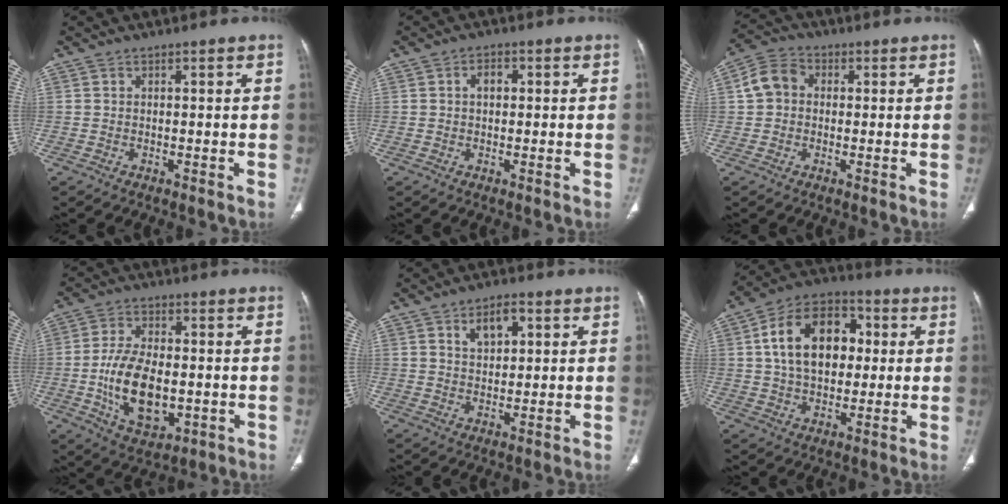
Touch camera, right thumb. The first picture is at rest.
{"total": 2.5, "force": [0.3, 1.8, 1.8], "torque": [-0.024, 0.009, 0.002]}
{"total": 6.3, "force": [0.5, 5.3, 3.4], "torque": [-0.059, 0.019, 0.000]}
{"total": 13.9, "force": [-2.2, 7.9, 11.2], "torque": [-0.188, -0.001, -0.027]}
{"total": 5.6, "force": [2.2, 3.3, 3.9], "torque": [-0.048, -0.004, 0.037]}
{"total": 16.7, "force": [2.7, 11.1, 12.1], "torque": [-0.172, 0.019, 0.038]}